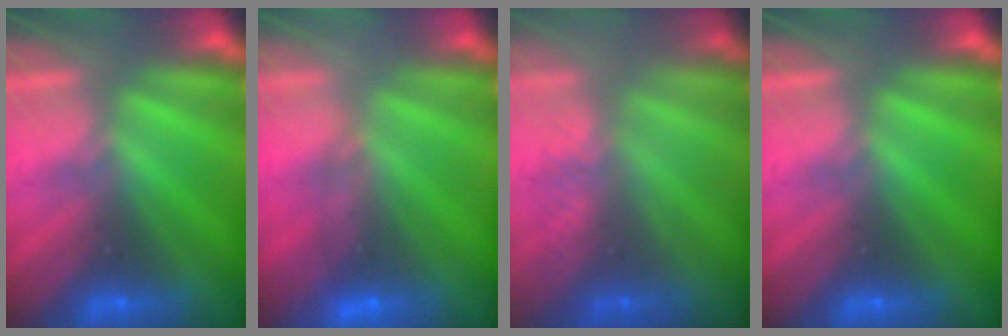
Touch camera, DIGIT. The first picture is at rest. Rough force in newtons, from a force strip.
{"total": 3.7}
{"total": 2.6}
{"total": 0.0}